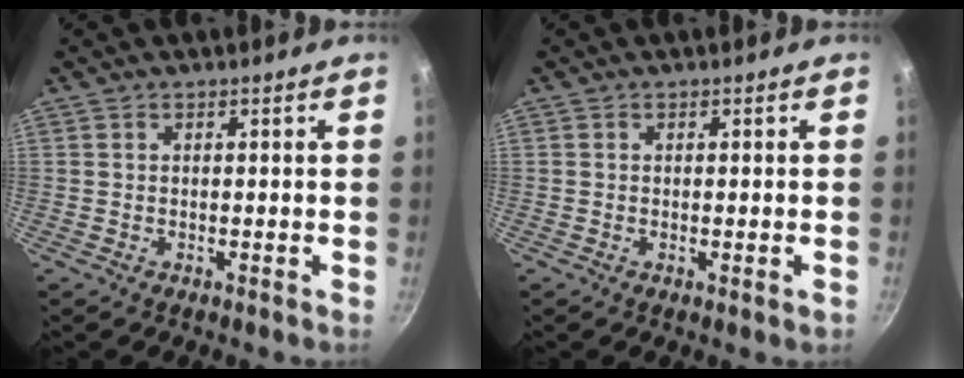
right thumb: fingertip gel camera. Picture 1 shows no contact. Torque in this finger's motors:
{"motor_torque": [-0.03, 0.35, -0.16, -0.08, -0.05]}